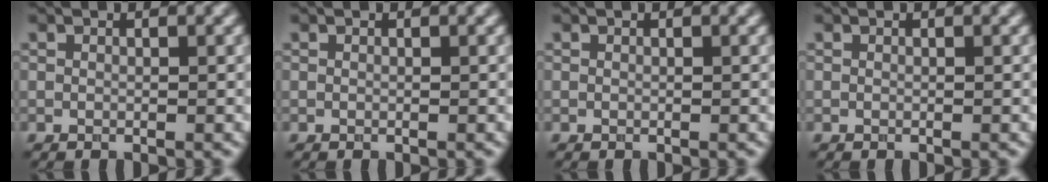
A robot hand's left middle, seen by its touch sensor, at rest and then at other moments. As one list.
[{"total": 0.0}, {"total": 0.0}, {"total": 0.0}]